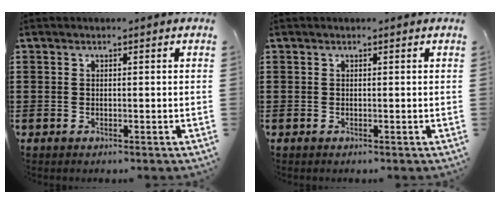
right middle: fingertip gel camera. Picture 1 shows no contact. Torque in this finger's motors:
{"motor_torque": [0.03, -0.01, -0.01, 0.01]}